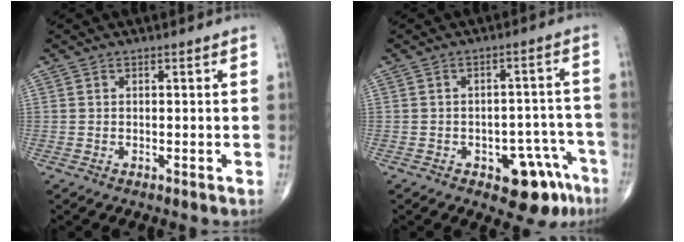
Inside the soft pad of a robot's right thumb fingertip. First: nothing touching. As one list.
[{"total": 9.7, "force": [-5.3, 5.0, 6.4], "torque": [-0.041, 0.043, -0.062]}]